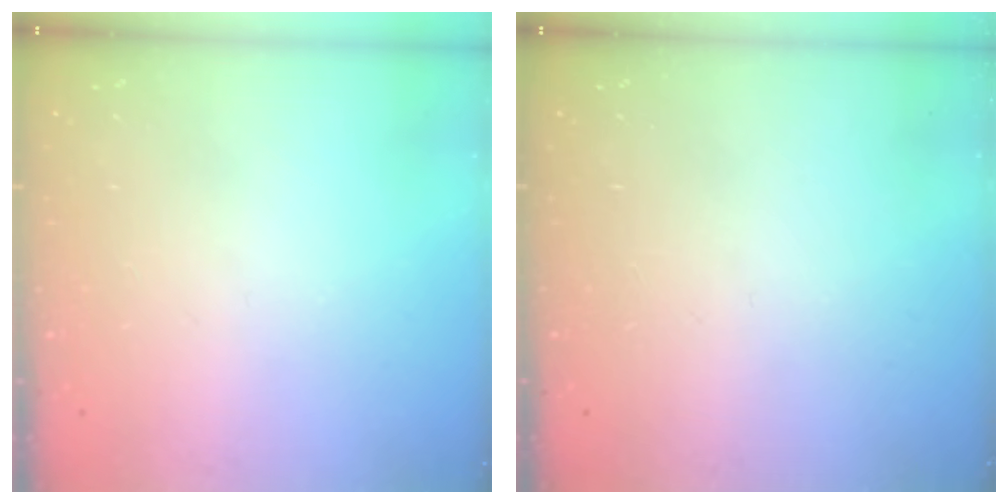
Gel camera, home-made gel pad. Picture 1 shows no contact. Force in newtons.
{"total": 0.0}